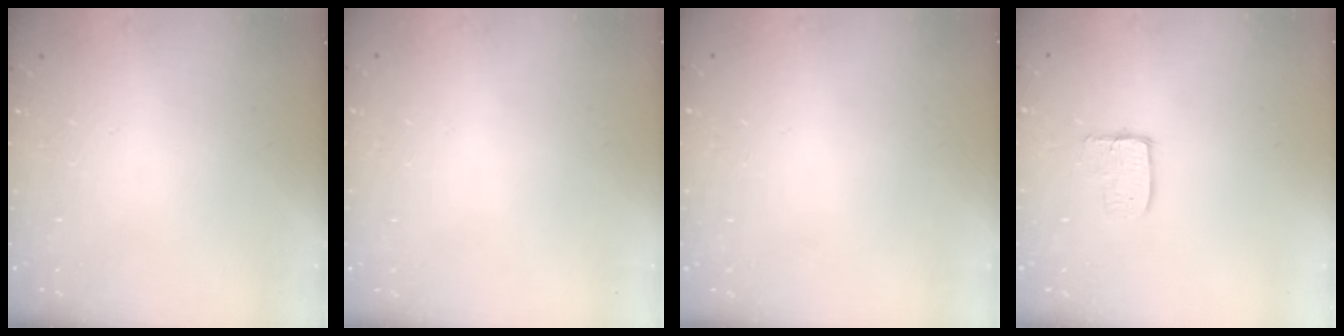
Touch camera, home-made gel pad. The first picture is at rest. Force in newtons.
{"total": 0.0}
{"total": 0.0}
{"total": 5.5, "press": 5.5, "slide": 0.2}